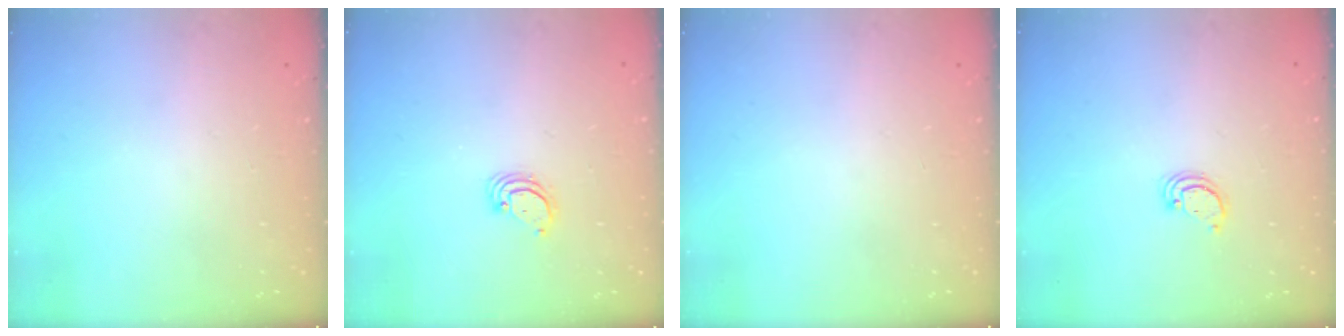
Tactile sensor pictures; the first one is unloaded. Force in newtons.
{"total": 2.9, "press": 2.9, "slide": 0.3}
{"total": 0.0}
{"total": 2.6, "press": 2.6, "slide": 0.2}